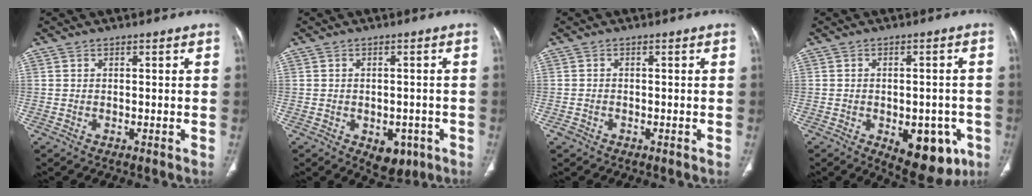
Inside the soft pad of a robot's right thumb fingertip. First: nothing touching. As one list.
[{"total": 6.0, "force": [-2.6, 3.9, 3.7], "torque": [-0.026, 0.008, -0.023]}, {"total": 1.2, "force": [-0.7, 0.9, 0.3], "torque": [-0.008, 0.004, -0.014]}, {"total": 12.9, "force": [-5.0, 6.9, 9.7], "torque": [-0.091, 0.010, -0.051]}]